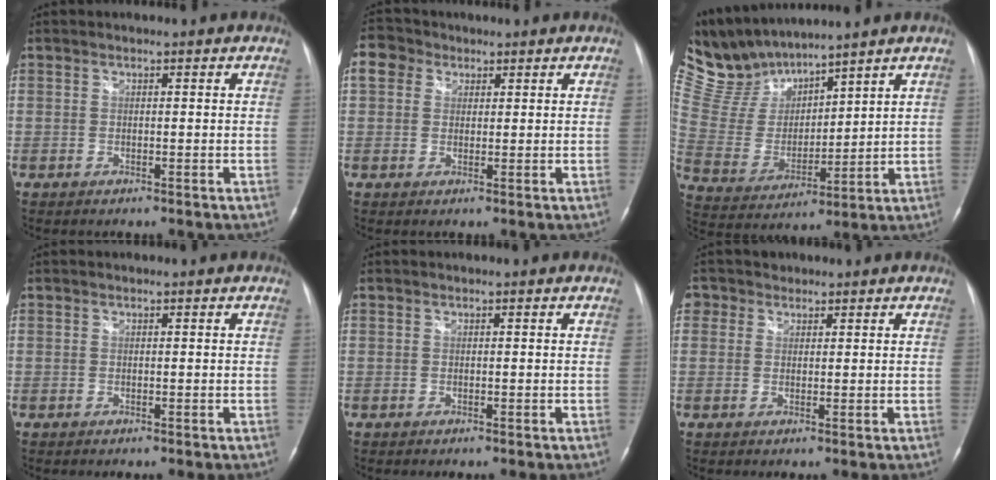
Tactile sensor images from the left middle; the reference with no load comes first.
{"total": 5.0, "force": [2.2, 4.1, 1.8], "torque": [-0.048, 0.024, 0.041]}
{"total": 11.6, "force": [11.2, 1.5, 2.6], "torque": [-0.082, 0.010, 0.245]}
{"total": 0.0}
{"total": 0.0}
{"total": 2.8, "force": [1.5, 2.4, 0.2], "torque": [-0.001, 0.013, 0.023]}